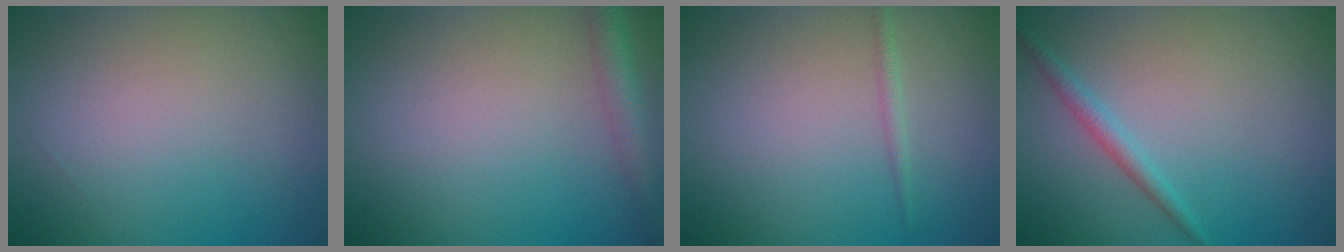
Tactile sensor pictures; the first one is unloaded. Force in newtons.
{"total": 2.8, "press": 2.8, "slide": 0.2}
{"total": 0.8, "press": 0.8, "slide": 0.1}
{"total": 1.5, "press": 1.5, "slide": 0.1}